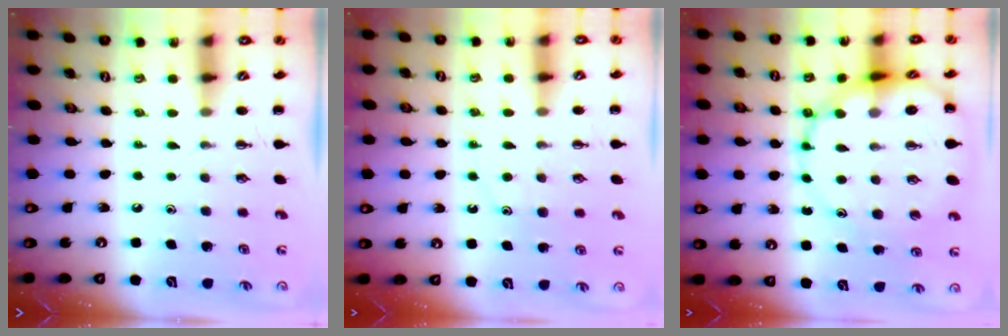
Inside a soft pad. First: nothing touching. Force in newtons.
{"total": 9.1, "press": 9.1, "slide": 0.9}
{"total": 15.7, "press": 15.5, "slide": 2.5}